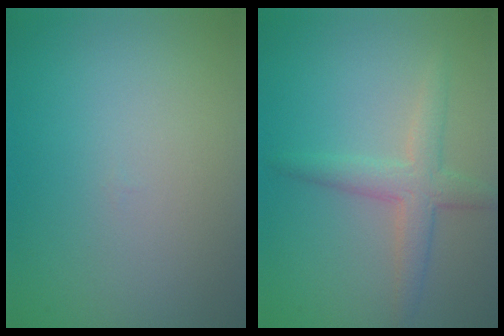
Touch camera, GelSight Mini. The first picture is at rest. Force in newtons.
{"total": 3.2, "press": 3.2, "slide": 0.0}